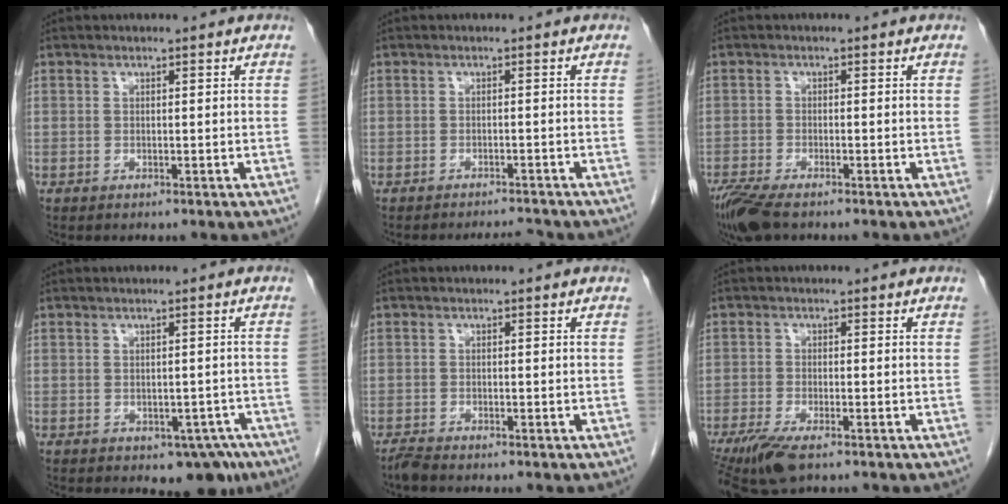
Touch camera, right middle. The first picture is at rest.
{"total": 3.2, "force": [-3.2, -0.3, 0.2], "torque": [-0.006, -0.011, -0.047]}
{"total": 6.4, "force": [-4.9, 1.7, 3.8], "torque": [-0.075, -0.016, -0.089]}
{"total": 4.8, "force": [-2.8, 2.8, 2.7], "torque": [-0.012, 0.007, -0.029]}
{"total": 1.5, "force": [-1.4, 0.0, 0.6], "torque": [-0.019, -0.005, -0.030]}
{"total": 7.3, "force": [-5.1, 1.8, 5.0], "torque": [-0.090, -0.018, -0.088]}